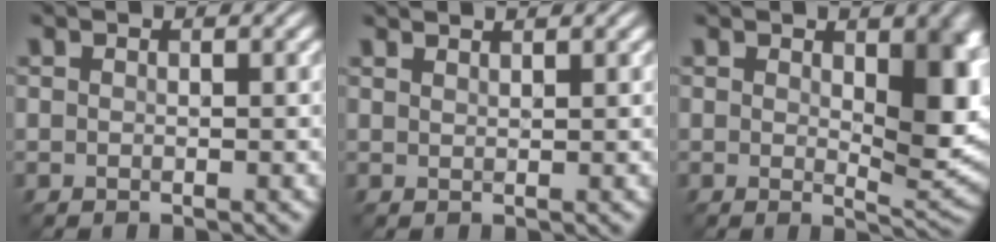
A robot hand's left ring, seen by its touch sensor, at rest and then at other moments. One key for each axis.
{"total": 1.6, "fx": 1.4, "fy": 0.3, "fz": 0.7, "tx": 0.003, "ty": -0.001, "tz": 0.012}
{"total": 7.7, "fx": 1.3, "fy": 3.3, "fz": 6.9, "tx": -0.090, "ty": -0.010, "tz": 0.031}